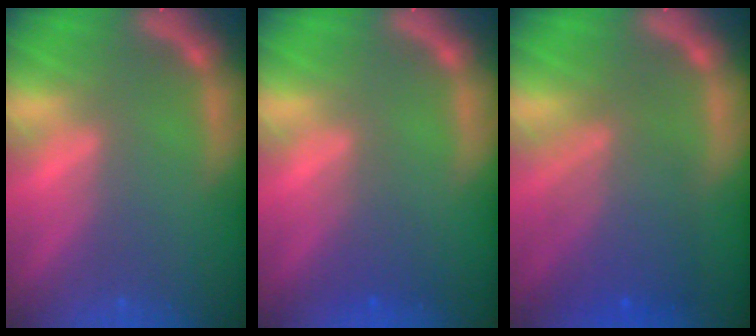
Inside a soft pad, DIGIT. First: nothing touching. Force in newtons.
{"total": 2.0}
{"total": 6.6}